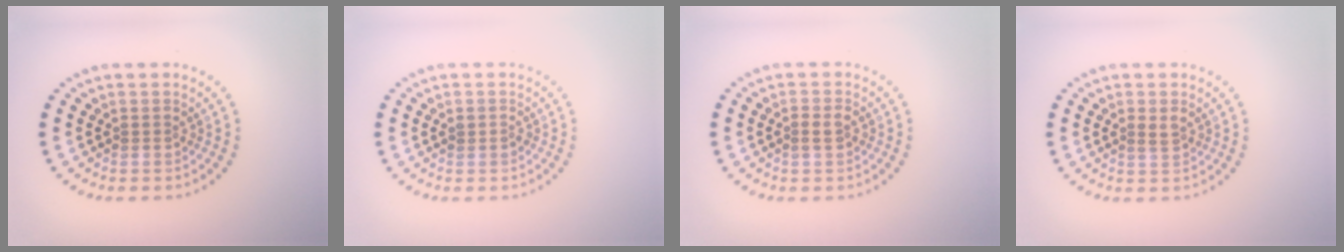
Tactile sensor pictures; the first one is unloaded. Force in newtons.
{"total": 0.6, "press": 0.6, "slide": 0.2}
{"total": 1.3, "press": 1.3, "slide": 0.1}
{"total": 1.2, "press": 1.1, "slide": 0.4}